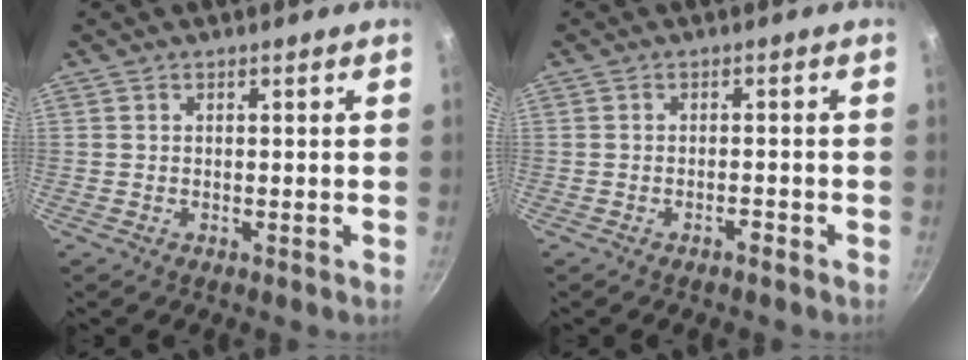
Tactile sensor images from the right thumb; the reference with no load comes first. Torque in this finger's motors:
{"motor_torque": [-0.32, 0.31, 0.03, -0.06, -0.02]}